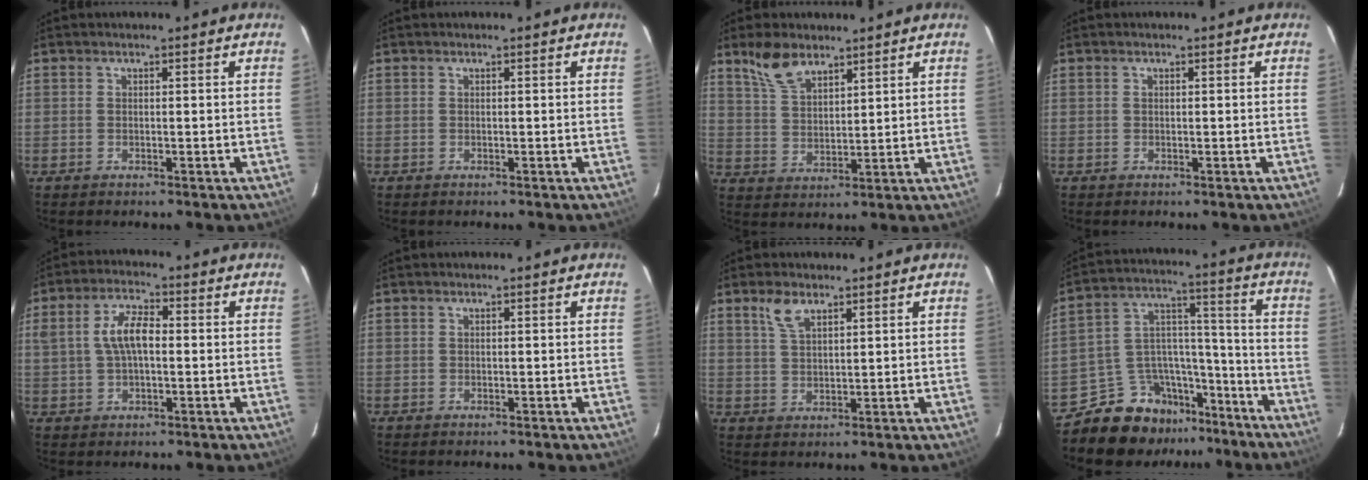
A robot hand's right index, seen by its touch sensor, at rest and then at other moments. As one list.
[{"total": 0.0}, {"total": 7.6, "force": [5.6, 3.5, 3.9], "torque": [-0.073, 0.013, 0.115]}, {"total": 0.0}, {"total": 7.0, "force": [0.5, 3.5, 6.1], "torque": [-0.115, 0.014, 0.013]}, {"total": 0.0}, {"total": 4.4, "force": [2.9, 2.0, 2.8], "torque": [-0.054, 0.006, 0.059]}, {"total": 13.9, "force": [-11.2, 7.6, 3.1], "torque": [-0.061, 0.067, -0.175]}]